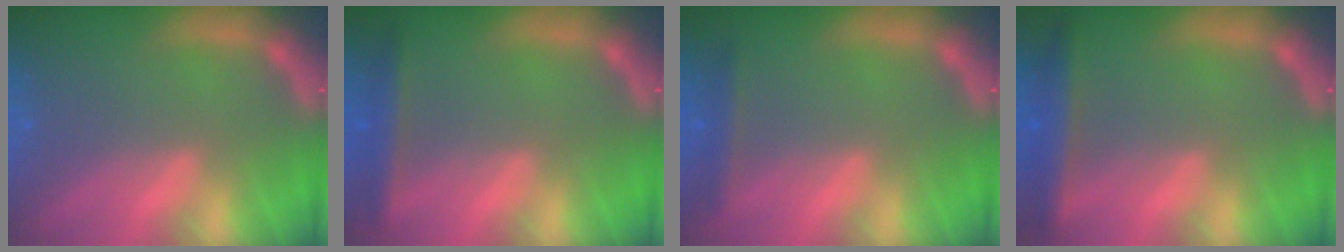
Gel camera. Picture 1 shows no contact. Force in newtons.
{"total": 2.9}
{"total": 1.9}
{"total": 4.0}